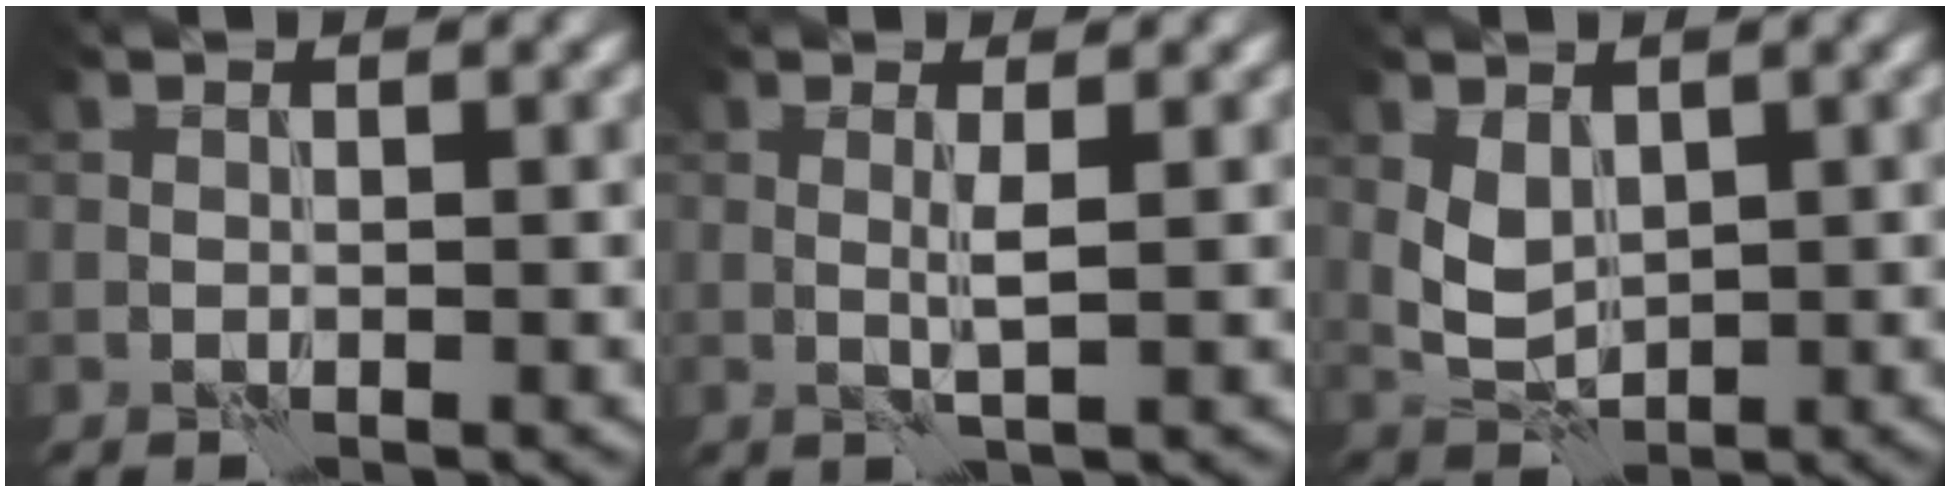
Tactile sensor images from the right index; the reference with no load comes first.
{"total": 1.4, "force": [0.4, -0.1, 1.3], "torque": [-0.029, 0.003, 0.004]}
{"total": 2.5, "force": [1.0, 1.7, 1.6], "torque": [-0.034, -0.002, 0.025]}